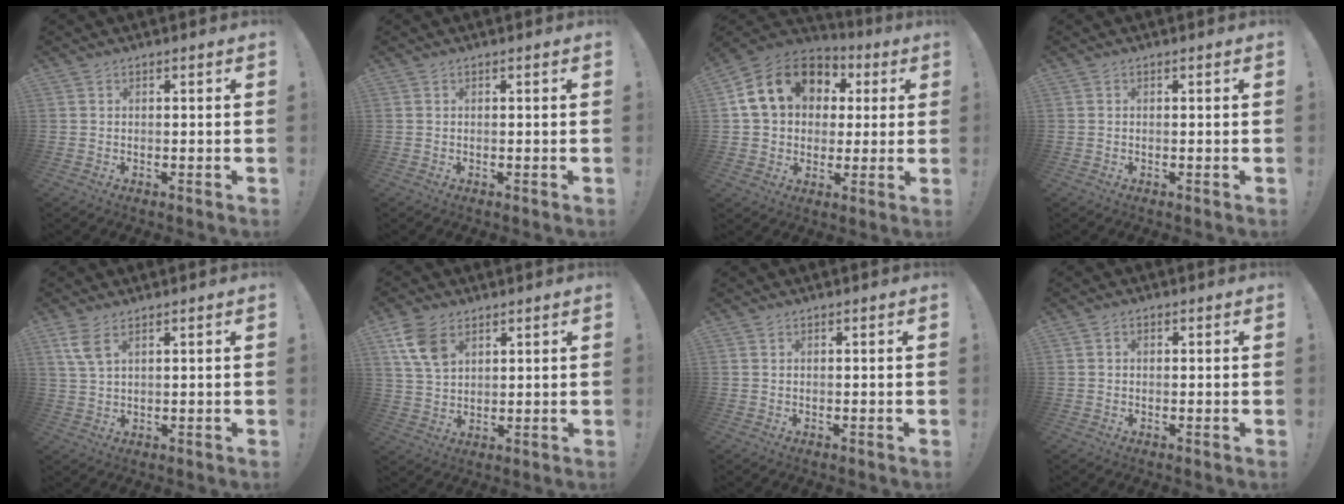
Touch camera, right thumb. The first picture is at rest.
{"total": 0.0}
{"total": 16.7, "force": [5.7, 13.0, 8.8], "torque": [-0.135, -0.011, 0.118]}
{"total": 0.0}
{"total": 5.3, "force": [2.9, 1.8, 4.1], "torque": [-0.077, -0.008, 0.054]}
{"total": 9.6, "force": [5.0, 6.0, 5.6], "torque": [-0.105, -0.011, 0.098]}
{"total": 0.0}
{"total": 1.0, "force": [-0.1, 0.9, 0.5], "torque": [-0.003, 0.001, -0.002]}